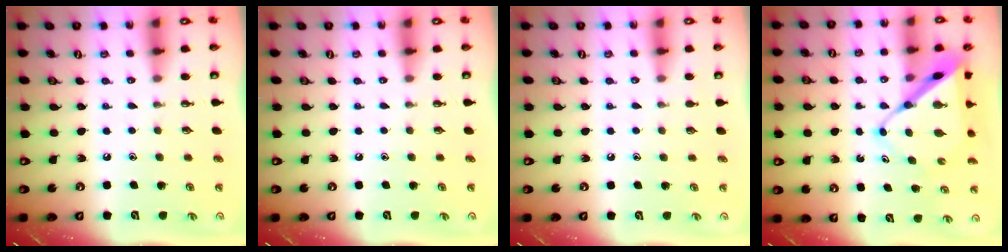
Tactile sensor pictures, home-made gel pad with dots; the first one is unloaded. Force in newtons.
{"total": 0.0}
{"total": 2.8, "press": 2.8, "slide": 0.2}
{"total": 10.8, "press": 10.8, "slide": 0.9}